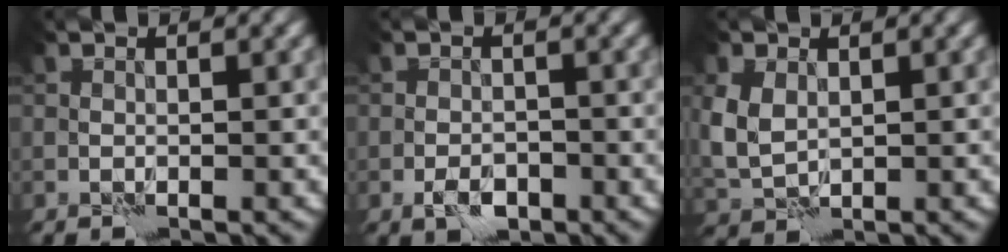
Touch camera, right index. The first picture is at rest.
{"total": 2.1, "force": [-1.1, 1.1, 1.3], "torque": [-0.019, 0.000, -0.022]}
{"total": 3.5, "force": [1.0, 2.5, 2.3], "torque": [-0.066, -0.002, 0.023]}